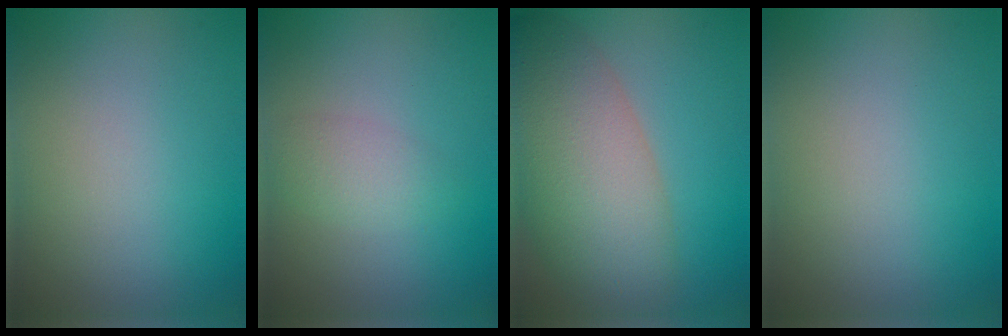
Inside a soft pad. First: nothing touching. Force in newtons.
{"total": 2.1, "press": 2.1, "slide": 0.1}
{"total": 9.4, "press": 9.3, "slide": 0.8}
{"total": 0.0}